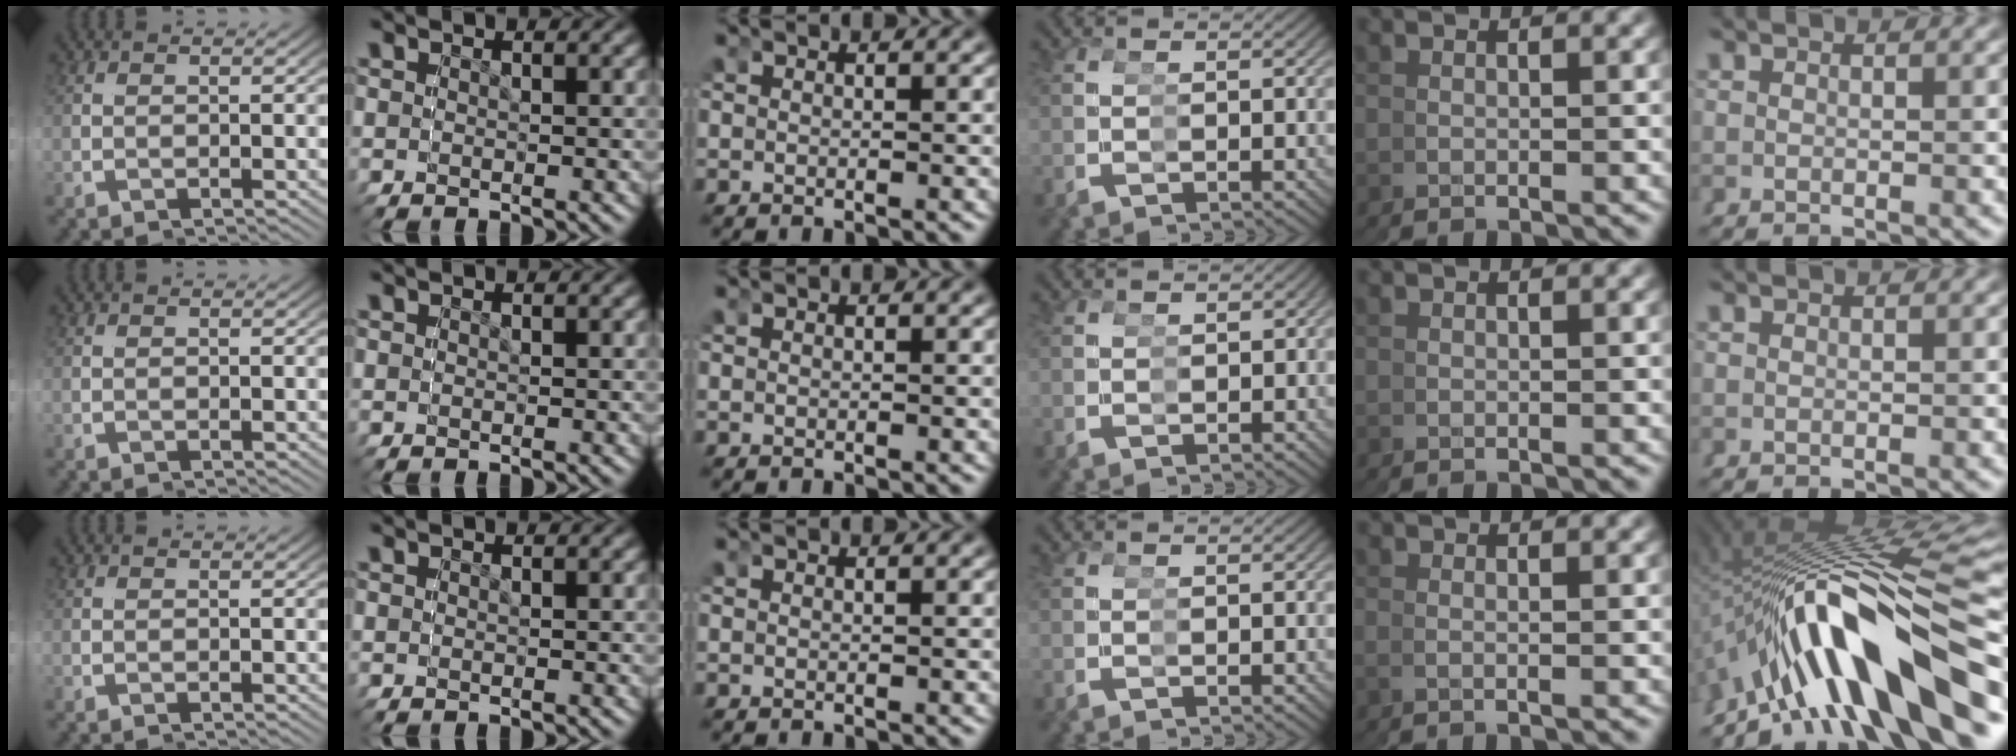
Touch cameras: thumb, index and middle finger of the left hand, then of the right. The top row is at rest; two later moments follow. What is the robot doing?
{"motion": "grasp_and_lifting", "object": "cup"}